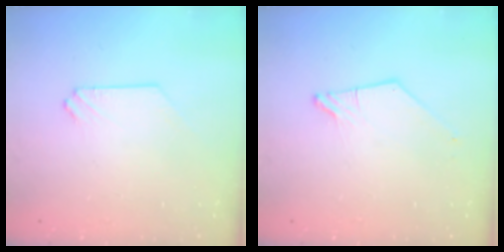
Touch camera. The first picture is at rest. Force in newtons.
{"total": 1.3, "press": 1.3, "slide": 0.2}